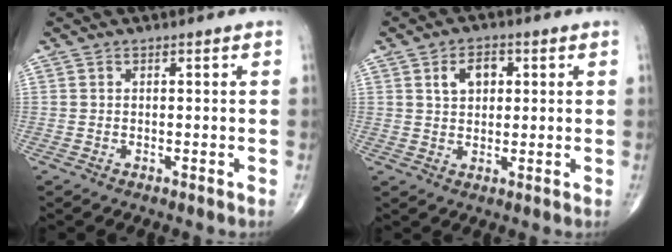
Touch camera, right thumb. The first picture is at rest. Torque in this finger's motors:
{"motor_torque": [-0.48, 0.45, 0.46, 0.22, 0.09]}